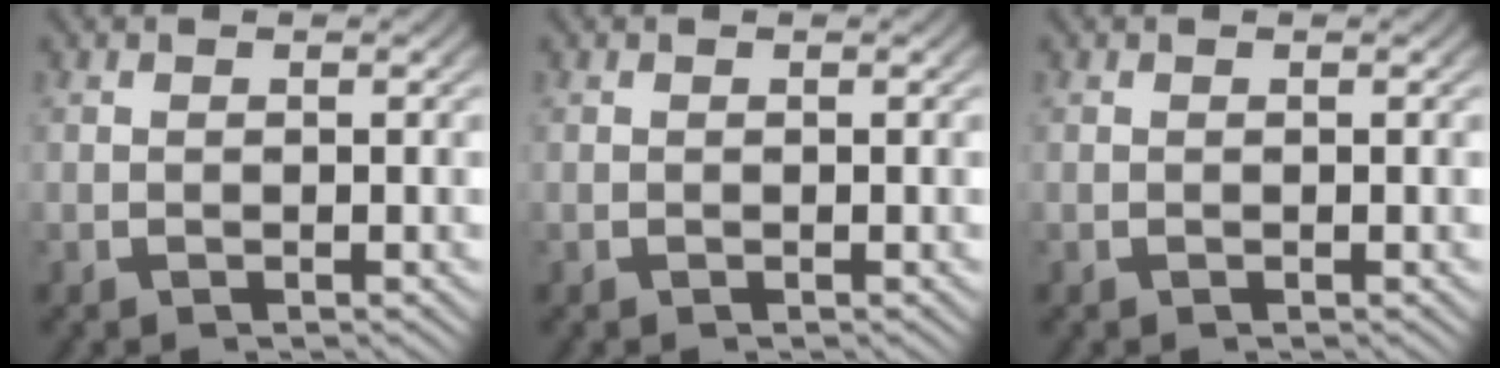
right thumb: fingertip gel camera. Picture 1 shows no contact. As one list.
[{"total": 0.0}, {"total": 0.0}]